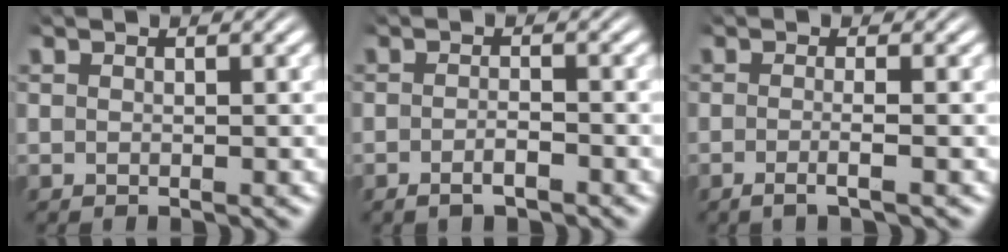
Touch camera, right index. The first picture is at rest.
{"total": 2.0, "force": [-1.6, 0.6, 1.1], "torque": [-0.023, -0.002, -0.027]}
{"total": 1.9, "force": [-1.2, -0.2, 1.4], "torque": [-0.036, -0.008, -0.019]}